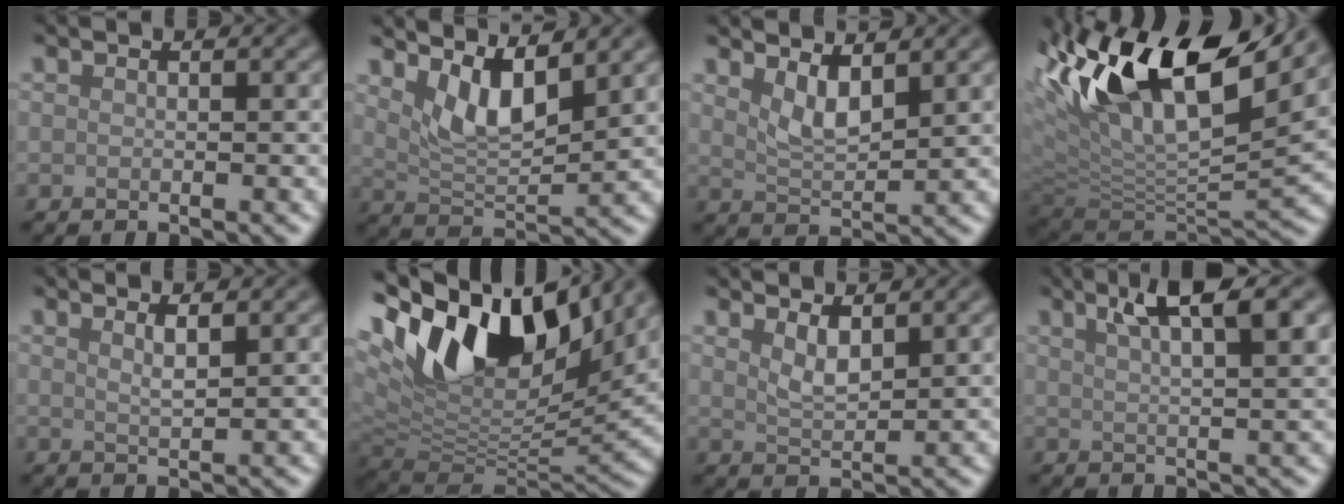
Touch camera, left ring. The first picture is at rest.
{"total": 4.8, "force": [2.8, 1.5, 3.5], "torque": [-0.072, -0.013, 0.054]}
{"total": 3.0, "force": [1.8, 1.0, 2.2], "torque": [-0.043, -0.011, 0.039]}
{"total": 15.8, "force": [7.3, 6.3, 12.5], "torque": [-0.248, 0.036, 0.126]}
{"total": 1.7, "force": [1.1, 0.4, 1.2], "torque": [-0.016, 0.000, 0.015]}
{"total": 13.9, "force": [6.7, 7.1, 9.9], "torque": [-0.186, 0.023, 0.120]}
{"total": 2.2, "force": [1.5, 0.7, 1.5], "torque": [-0.030, -0.009, 0.032]}
{"total": 5.9, "force": [2.9, 1.5, 4.9], "torque": [-0.070, 0.005, 0.044]}